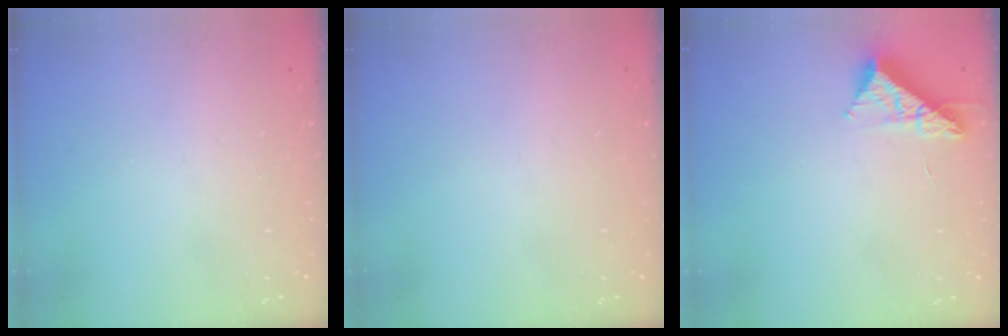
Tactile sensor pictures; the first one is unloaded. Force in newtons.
{"total": 0.0}
{"total": 8.9, "press": 8.9, "slide": 0.3}